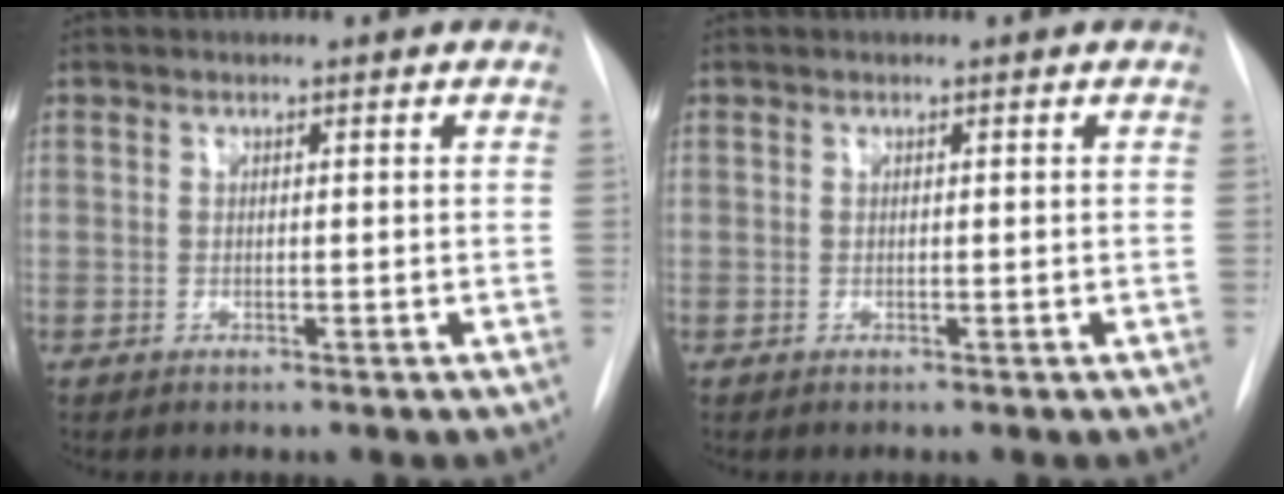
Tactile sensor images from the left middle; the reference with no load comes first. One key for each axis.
{"total": 0.0}